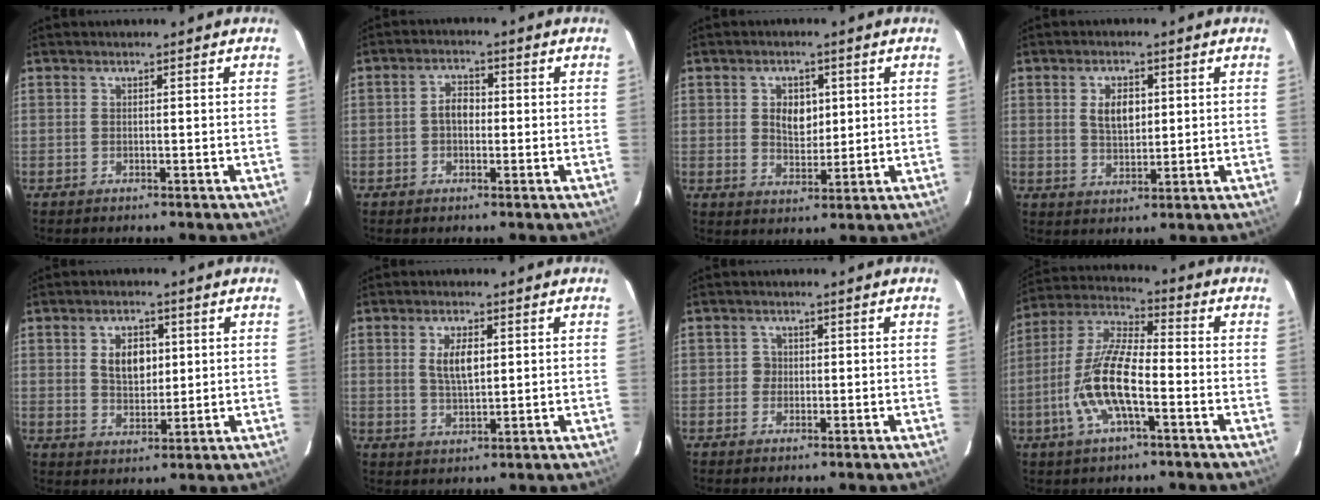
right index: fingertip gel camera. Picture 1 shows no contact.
{"total": 3.4, "force": [-0.3, 2.4, 2.4], "torque": [-0.042, 0.012, -0.006]}
{"total": 5.6, "force": [1.2, 3.9, 3.8], "torque": [-0.060, 0.005, 0.025]}
{"total": 5.5, "force": [1.3, 3.1, 4.3], "torque": [-0.075, 0.005, 0.029]}
{"total": 6.5, "force": [1.6, 4.1, 4.8], "torque": [-0.081, 0.007, 0.033]}
{"total": 5.3, "force": [1.3, 2.3, 4.6], "torque": [-0.085, 0.002, 0.027]}
{"total": 1.8, "force": [-0.3, 1.8, 0.0], "torque": [0.002, 0.006, -0.005]}
{"total": 13.5, "force": [-4.3, 4.0, 12.1], "torque": [-0.251, 0.000, -0.085]}